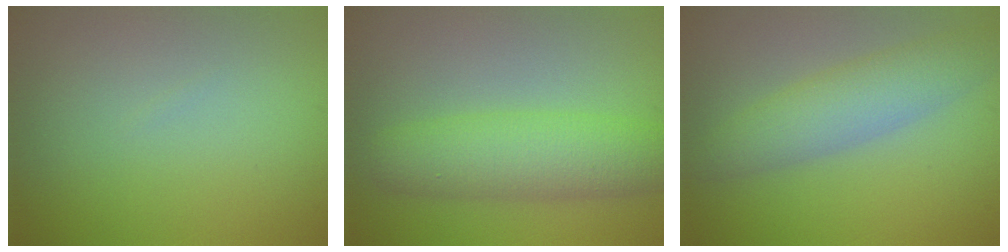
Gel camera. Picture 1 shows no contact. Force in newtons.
{"total": 5.7, "press": 5.7, "slide": 0.1}
{"total": 4.3, "press": 4.3, "slide": 0.2}